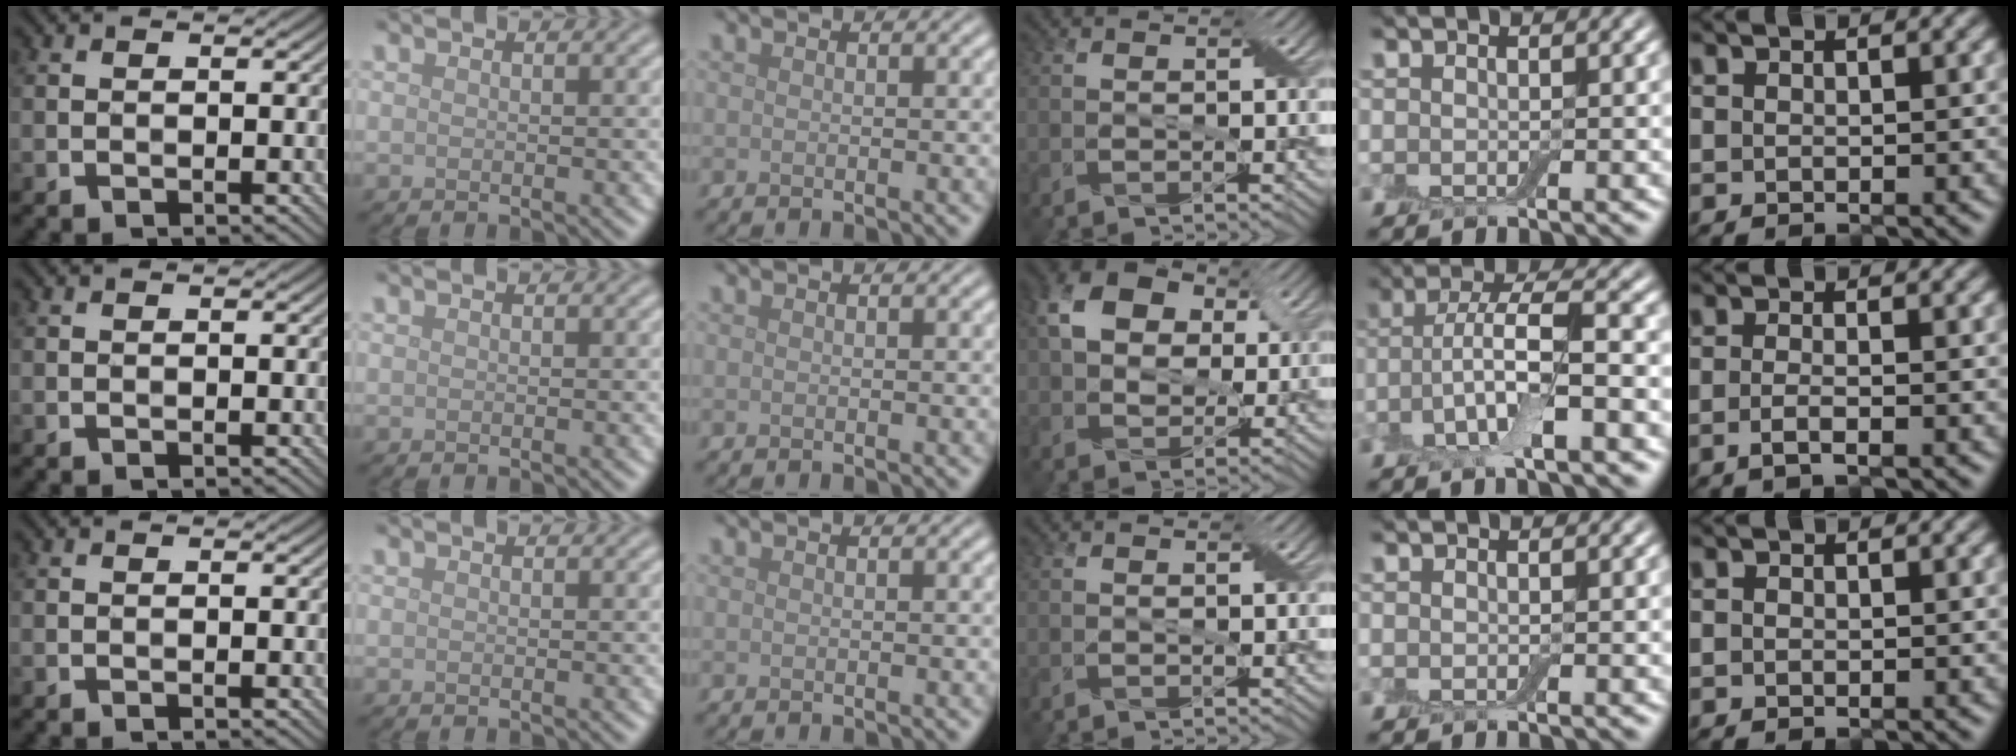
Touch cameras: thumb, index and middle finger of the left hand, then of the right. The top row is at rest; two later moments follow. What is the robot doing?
{"motion": "wipe", "object": "dish"}